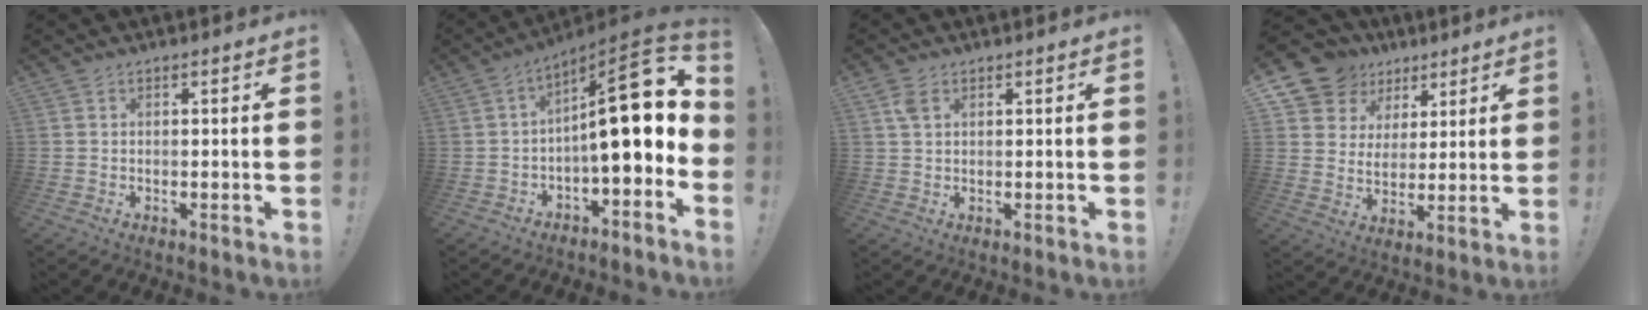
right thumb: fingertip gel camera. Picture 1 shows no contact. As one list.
[{"total": 18.1, "force": [1.3, 5.5, 17.2], "torque": [-0.248, 0.000, 0.020]}, {"total": 3.4, "force": [1.6, 2.0, 2.3], "torque": [-0.038, 0.000, 0.029]}, {"total": 11.2, "force": [6.4, 8.9, 2.2], "torque": [-0.041, -0.046, 0.131]}]